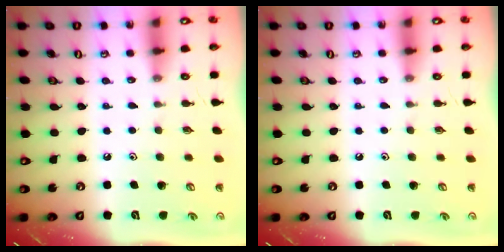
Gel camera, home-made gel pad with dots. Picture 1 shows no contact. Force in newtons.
{"total": 0.0}